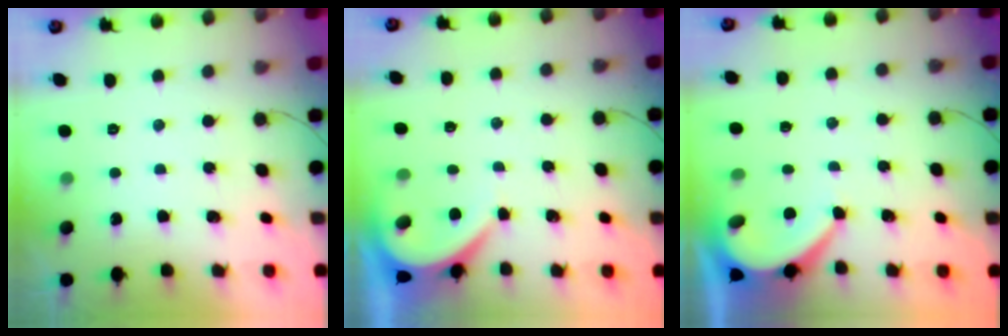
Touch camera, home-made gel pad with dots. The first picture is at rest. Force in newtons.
{"total": 3.9, "press": 3.9, "slide": 0.6}
{"total": 6.3, "press": 6.3, "slide": 0.2}